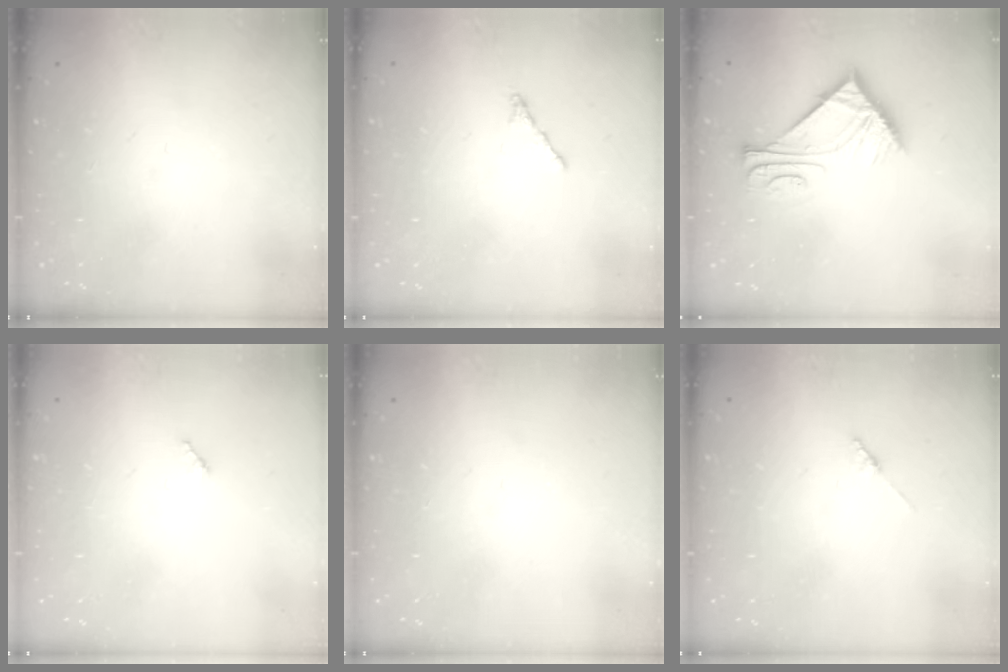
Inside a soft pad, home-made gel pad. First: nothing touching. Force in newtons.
{"total": 0.5, "press": 0.4, "slide": 0.3}
{"total": 6.9, "press": 6.8, "slide": 0.8}
{"total": 2.5, "press": 2.5, "slide": 0.3}
{"total": 0.0}
{"total": 1.8, "press": 1.7, "slide": 0.3}